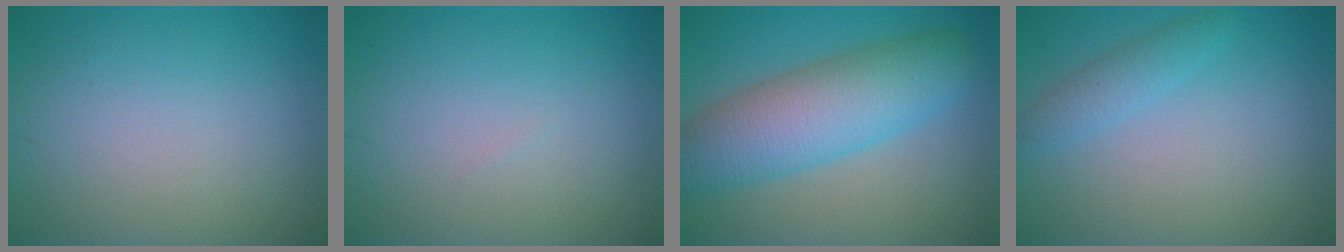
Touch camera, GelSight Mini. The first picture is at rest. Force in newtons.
{"total": 0.0}
{"total": 8.1, "press": 8.1, "slide": 0.2}
{"total": 1.9, "press": 1.9, "slide": 0.1}